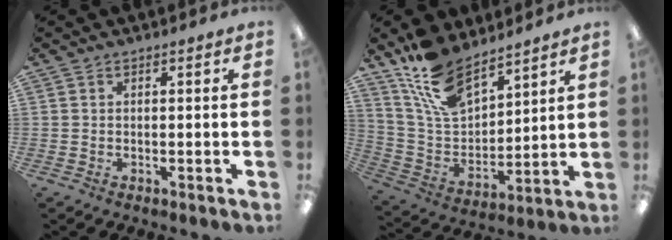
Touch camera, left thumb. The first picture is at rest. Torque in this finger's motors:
{"motor_torque": [1.01, -0.10, 1.40, -1.37, 0.12]}